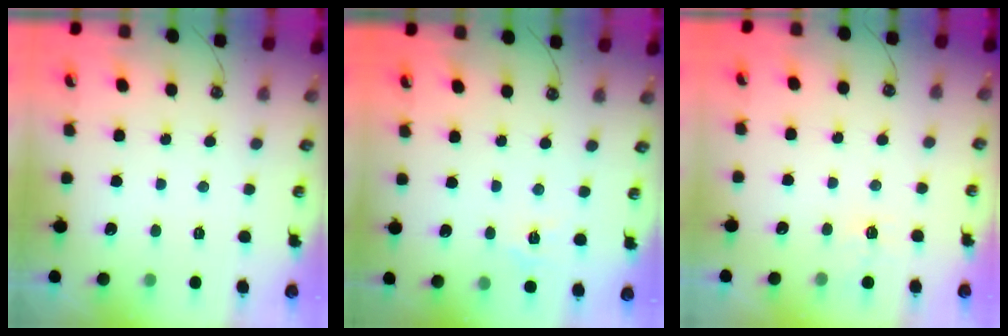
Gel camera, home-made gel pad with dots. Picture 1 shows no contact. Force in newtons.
{"total": 3.1, "press": 3.0, "slide": 0.4}
{"total": 3.9, "press": 3.9, "slide": 0.6}